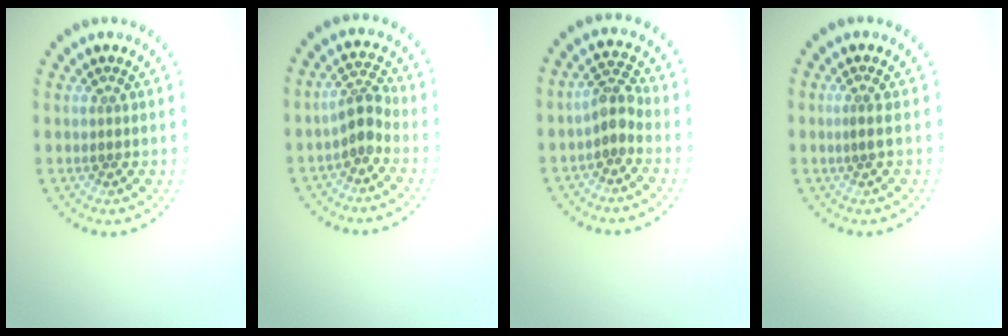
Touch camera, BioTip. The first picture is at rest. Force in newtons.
{"total": 2.3, "press": 2.0, "slide": 1.1}
{"total": 2.1, "press": 1.8, "slide": 1.2}
{"total": 0.7, "press": 0.4, "slide": 0.5}